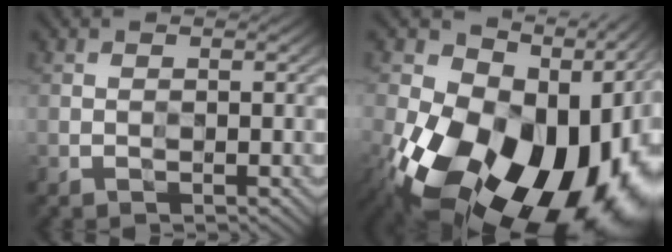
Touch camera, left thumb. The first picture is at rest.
{"total": 22.0, "force": [-7.7, 14.8, 14.3], "torque": [-0.262, -0.053, -0.106]}